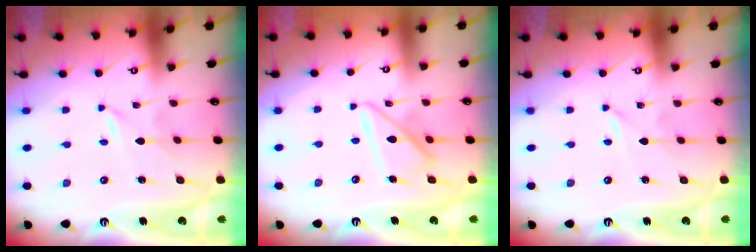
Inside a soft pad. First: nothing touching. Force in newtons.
{"total": 12.9, "press": 12.8, "slide": 1.3}
{"total": 0.0}